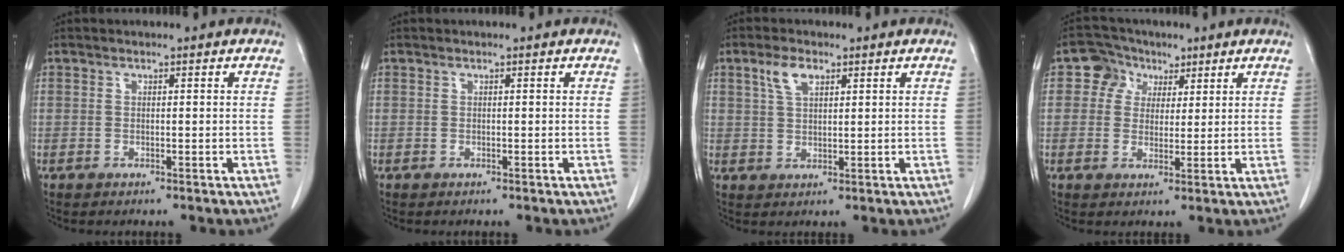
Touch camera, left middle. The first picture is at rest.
{"total": 0.0}
{"total": 3.8, "force": [2.1, 1.7, 2.6], "torque": [-0.059, 0.007, 0.044]}
{"total": 5.1, "force": [2.4, 4.5, 1.0], "torque": [-0.018, 0.021, 0.041]}